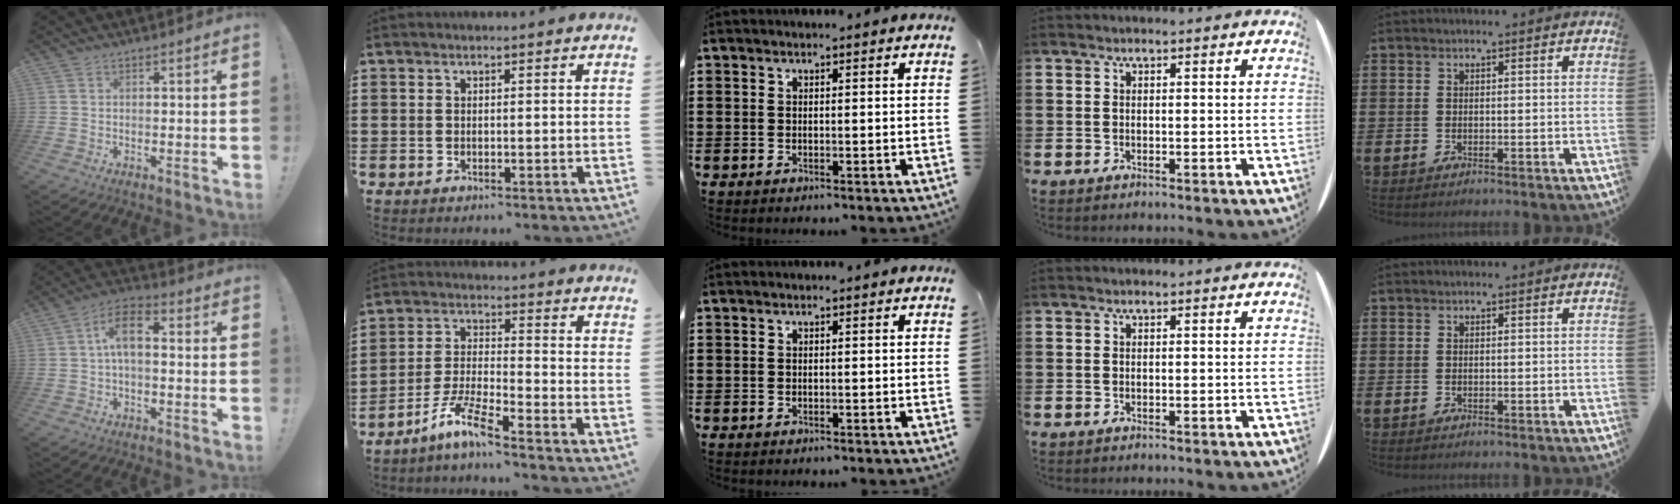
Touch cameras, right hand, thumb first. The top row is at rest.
{"thumb": {"total": 8.9, "force": [0.4, 4.4, 7.7], "torque": [-0.139, 0.014, 0.012]}, "index": {"total": 7.0, "force": [-5.7, 0.1, 4.0], "torque": [-0.100, -0.012, -0.115]}}